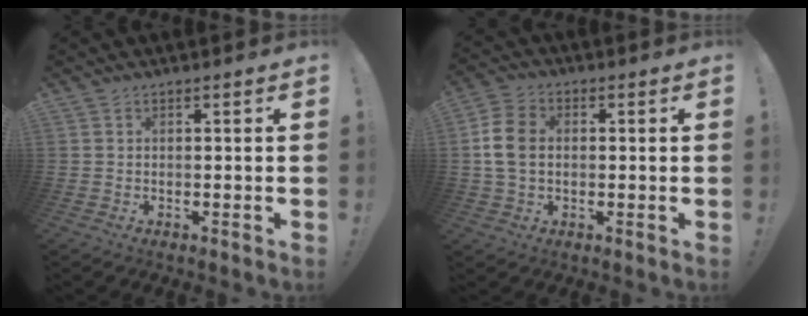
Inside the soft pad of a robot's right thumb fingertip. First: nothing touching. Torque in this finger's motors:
{"motor_torque": [-0.17, 0.21, 0.58, -0.08, 0.00]}